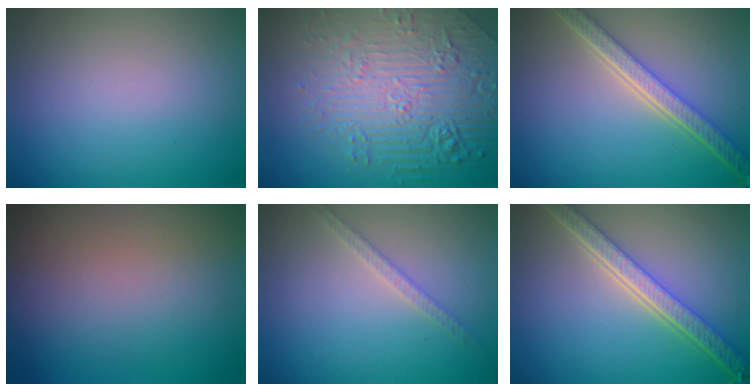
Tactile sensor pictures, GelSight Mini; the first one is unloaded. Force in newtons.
{"total": 8.9, "press": 6.2, "slide": 6.4}
{"total": 5.5, "press": 4.1, "slide": 3.6}
{"total": 0.0}
{"total": 1.7, "press": 1.7, "slide": 0.2}
{"total": 5.7, "press": 4.4, "slide": 3.7}